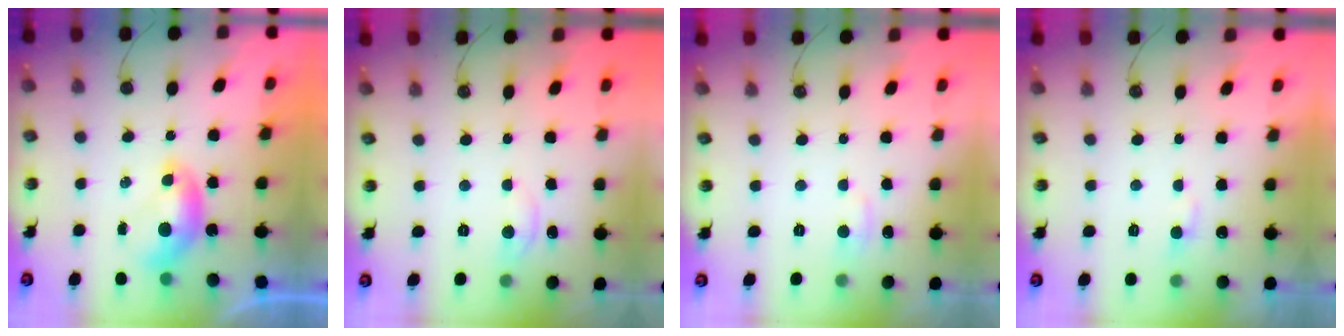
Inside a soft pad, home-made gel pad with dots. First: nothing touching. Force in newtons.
{"total": 1.3, "press": 1.2, "slide": 0.4}
{"total": 1.0, "press": 0.5, "slide": 0.8}
{"total": 2.5, "press": 2.4, "slide": 0.5}